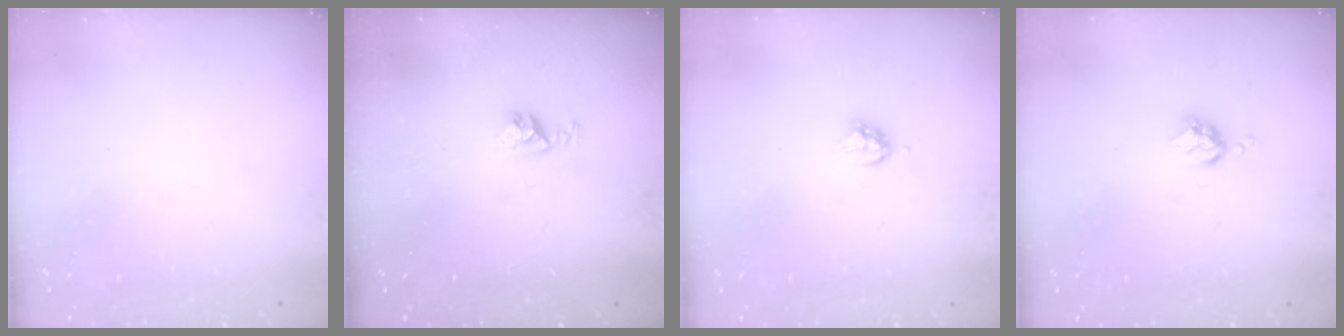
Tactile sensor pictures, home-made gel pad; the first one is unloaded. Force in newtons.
{"total": 2.5, "press": 2.5, "slide": 0.4}
{"total": 4.2, "press": 4.1, "slide": 0.5}
{"total": 3.5, "press": 3.5, "slide": 0.4}